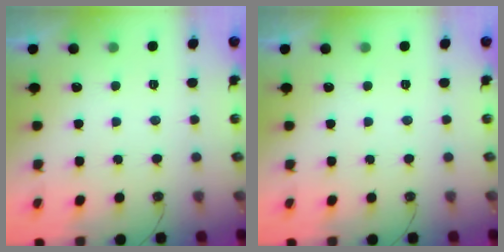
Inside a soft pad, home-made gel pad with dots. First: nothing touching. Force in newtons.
{"total": 0.0}